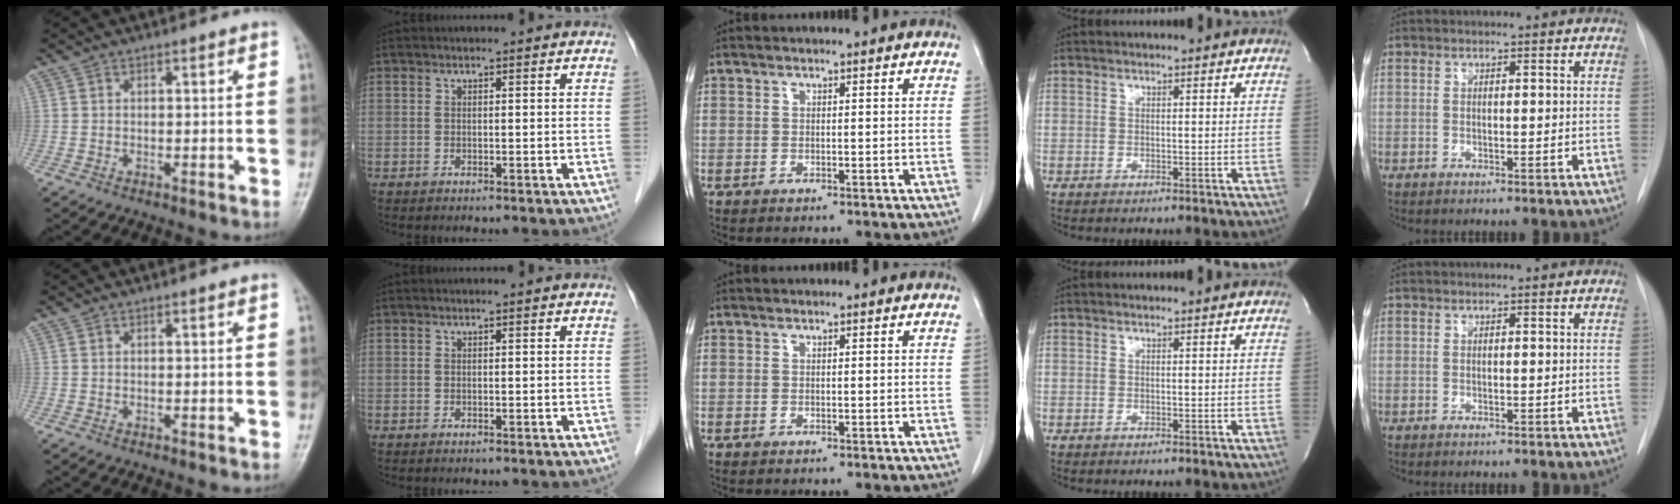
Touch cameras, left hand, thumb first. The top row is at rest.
{}